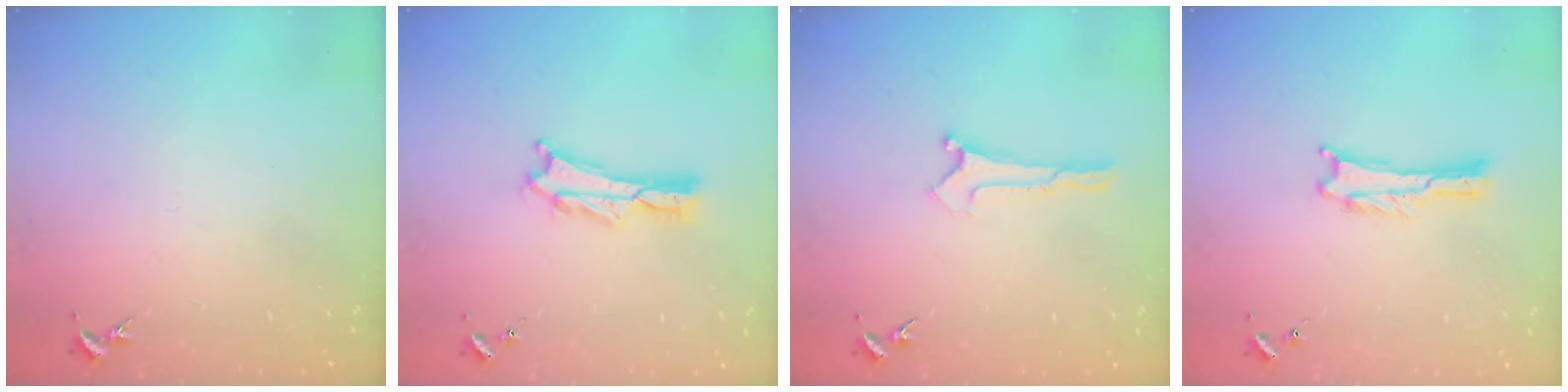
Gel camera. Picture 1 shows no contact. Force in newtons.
{"total": 2.0, "press": 2.0, "slide": 0.3}
{"total": 0.0}
{"total": 0.0}